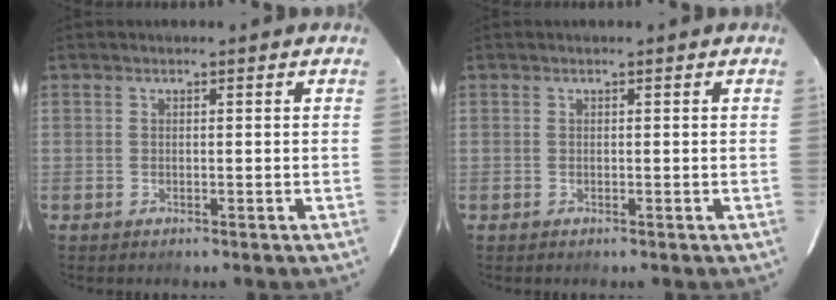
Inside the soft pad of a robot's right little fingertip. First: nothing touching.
{"total": 0.0}